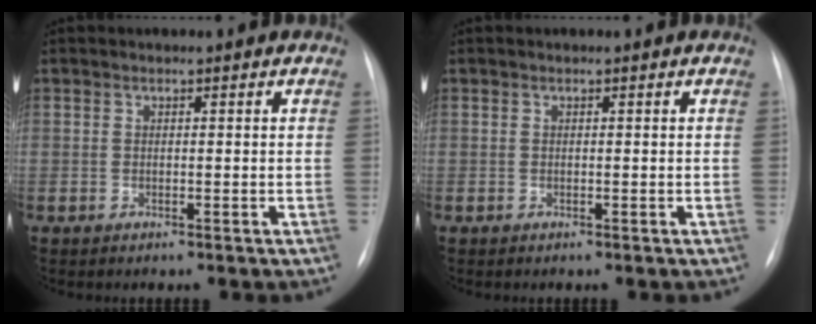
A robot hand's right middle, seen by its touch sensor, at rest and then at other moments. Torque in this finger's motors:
{"motor_torque": [0.26, -0.14, 0.12, 0.01]}